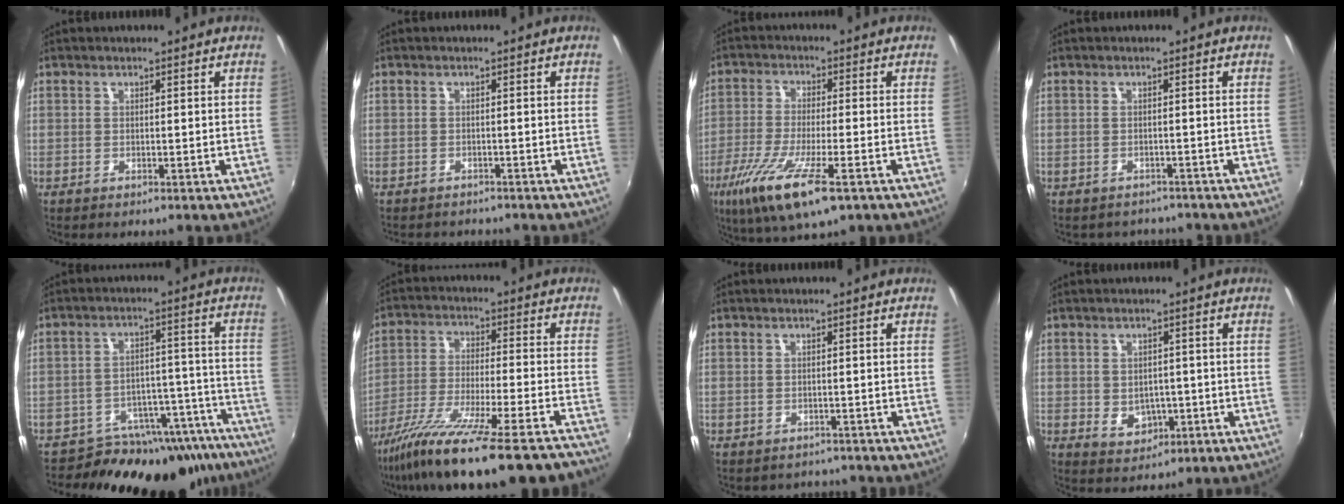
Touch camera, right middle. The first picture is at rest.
{"total": 3.2, "force": [-2.9, 1.1, 0.5], "torque": [-0.020, -0.016, -0.043]}
{"total": 13.7, "force": [-7.3, 2.8, 11.3], "torque": [-0.235, -0.047, -0.135]}
{"total": 4.6, "force": [-4.1, 2.1, 0.6], "torque": [-0.017, -0.011, -0.055]}
{"total": 20.9, "force": [-18.0, 9.2, 5.5], "torque": [-0.077, 0.057, -0.223]}
{"total": 22.9, "force": [-18.9, 1.1, 13.0], "torque": [-0.236, -0.077, -0.300]}
{"total": 3.3, "force": [-2.9, 1.6, 0.5], "torque": [-0.015, -0.013, -0.037]}
{"total": 5.3, "force": [-1.1, 4.4, 2.8], "torque": [-0.054, -0.003, -0.006]}